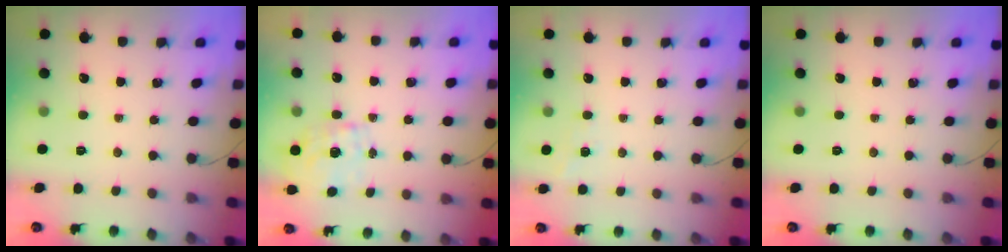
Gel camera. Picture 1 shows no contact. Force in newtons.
{"total": 0.9, "press": 0.7, "slide": 0.6}
{"total": 2.7, "press": 2.2, "slide": 1.6}
{"total": 0.0}